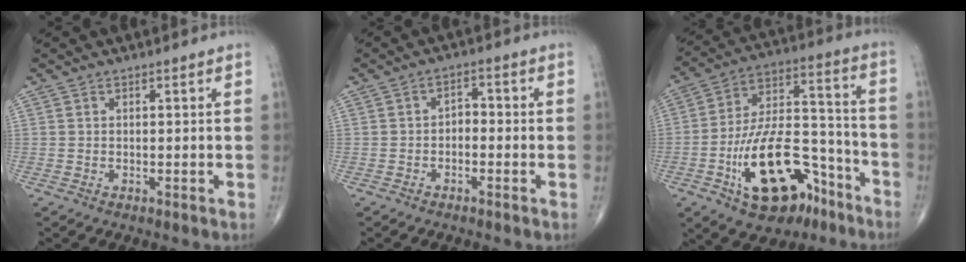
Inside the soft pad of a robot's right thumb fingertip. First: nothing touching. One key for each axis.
{"total": 2.7, "fx": -0.9, "fy": 1.8, "fz": 1.8, "tx": -0.015, "ty": 0.023, "tz": -0.024}
{"total": 20.8, "fx": -10.3, "fy": 10.8, "fz": 14.4, "tx": -0.220, "ty": 0.088, "tz": -0.160}